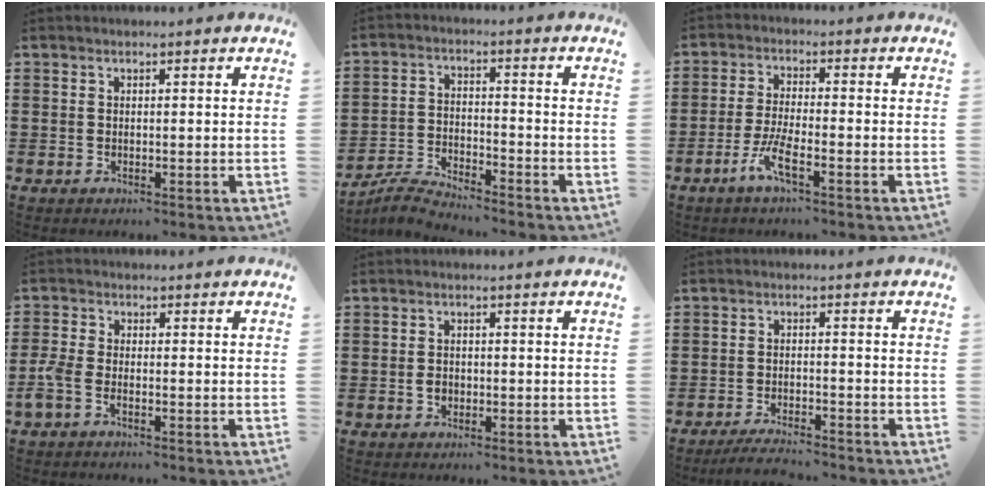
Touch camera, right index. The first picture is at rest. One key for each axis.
{"total": 4.7, "fx": -4.6, "fy": 0.0, "fz": 0.4, "tx": -0.025, "ty": -0.001, "tz": -0.099}
{"total": 5.1, "fx": -3.0, "fy": 0.6, "fz": 4.1, "tx": -0.094, "ty": -0.012, "tz": -0.060}
{"total": 2.7, "fx": -1.5, "fy": 1.0, "fz": 2.1, "tx": -0.058, "ty": -0.005, "tz": -0.034}
{"total": 1.6, "fx": -0.5, "fy": 1.2, "fz": 1.0, "tx": -0.021, "ty": 0.003, "tz": -0.010}
{"total": 3.3, "fx": -3.3, "fy": -0.1, "fz": 0.7, "tx": -0.012, "ty": 0.000, "tz": -0.065}